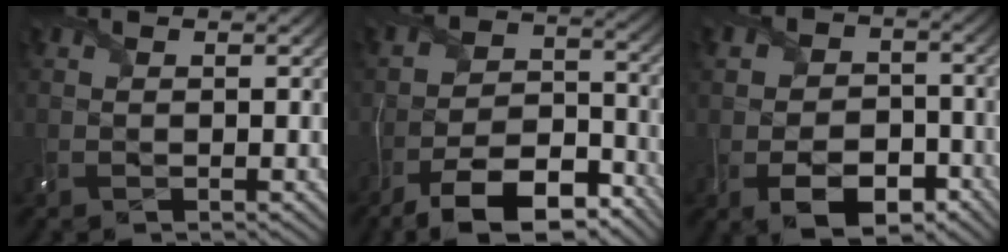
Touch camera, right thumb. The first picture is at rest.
{"total": 12.4, "force": [-9.6, 4.9, 6.2], "torque": [-0.096, -0.007, -0.180]}
{"total": 8.3, "force": [-4.2, 5.8, 4.2], "torque": [-0.056, -0.015, -0.083]}